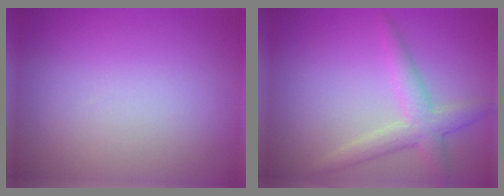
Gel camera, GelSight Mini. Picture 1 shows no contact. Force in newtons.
{"total": 3.3, "press": 3.3, "slide": 0.1}